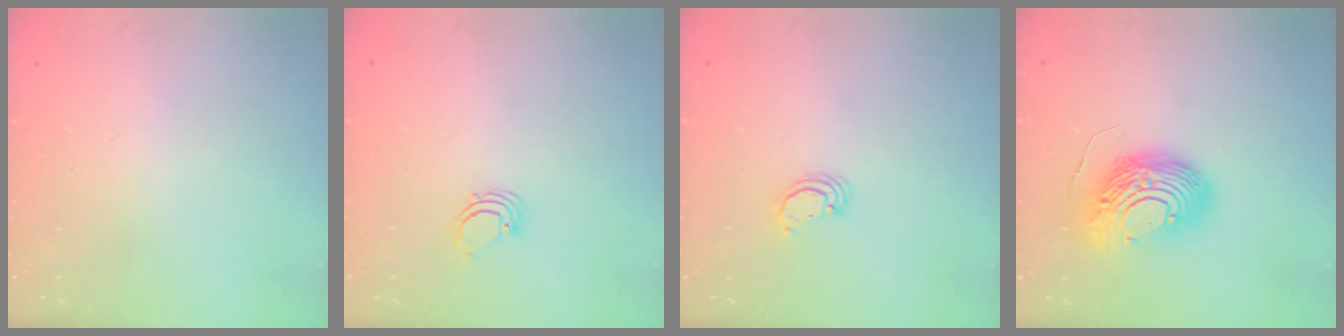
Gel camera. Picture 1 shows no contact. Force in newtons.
{"total": 2.2, "press": 2.2, "slide": 0.2}
{"total": 2.3, "press": 2.3, "slide": 0.3}
{"total": 17.7, "press": 17.6, "slide": 1.6}